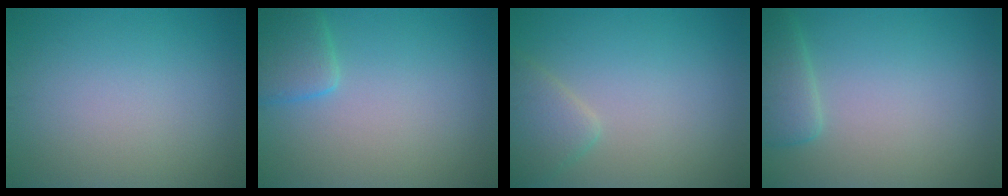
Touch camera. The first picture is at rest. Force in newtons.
{"total": 2.8, "press": 2.8, "slide": 0.2}
{"total": 2.4, "press": 2.4, "slide": 0.2}
{"total": 2.6, "press": 2.6, "slide": 0.2}